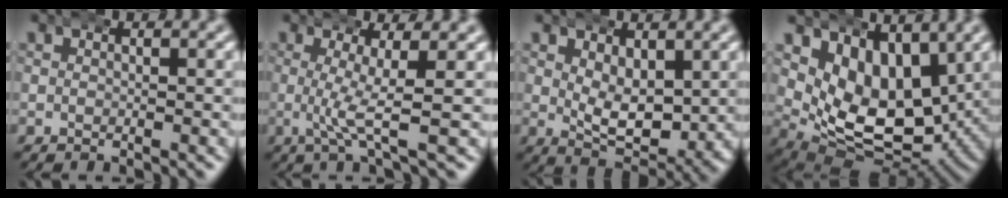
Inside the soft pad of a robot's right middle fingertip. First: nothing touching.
{"total": 3.7, "force": [1.1, -0.6, 3.5], "torque": [-0.067, -0.004, 0.016]}
{"total": 4.7, "force": [1.5, 2.1, 3.9], "torque": [-0.054, -0.020, 0.032]}
{"total": 12.3, "force": [1.8, 8.8, 8.5], "torque": [-0.139, -0.033, 0.040]}